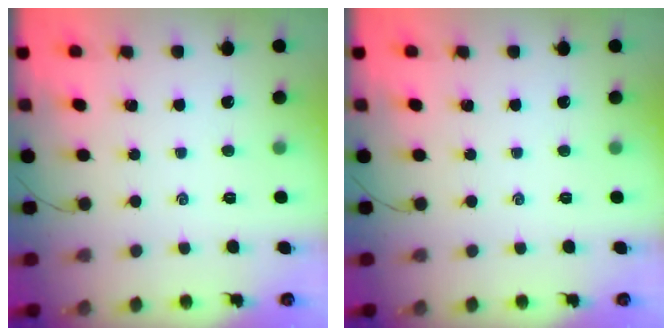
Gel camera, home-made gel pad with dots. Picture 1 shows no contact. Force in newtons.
{"total": 0.0}